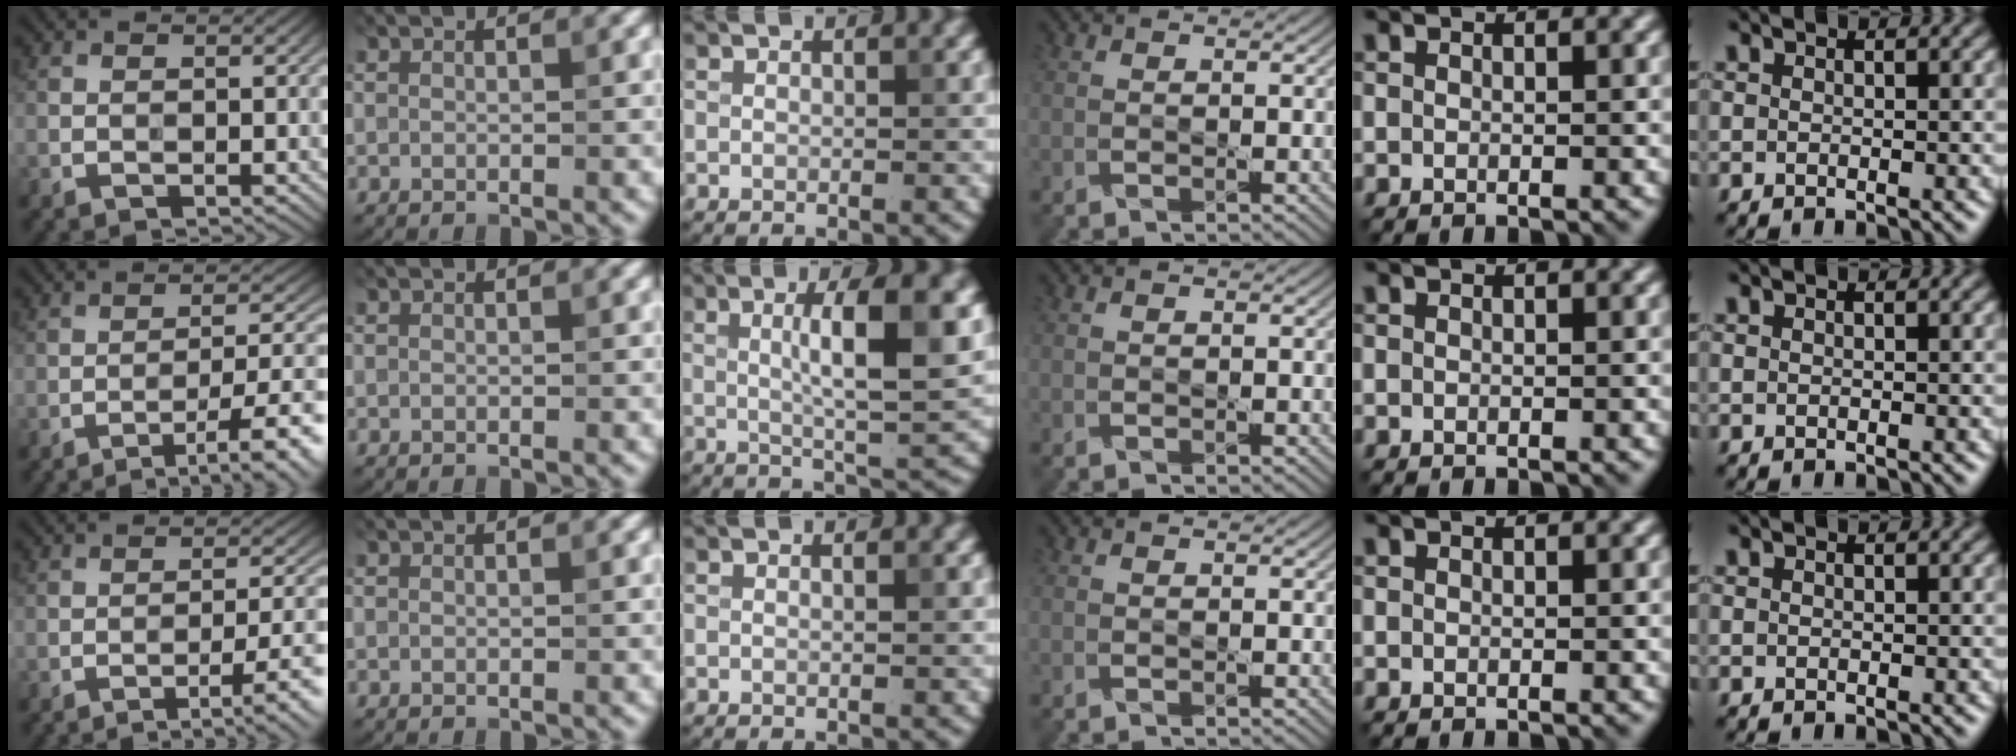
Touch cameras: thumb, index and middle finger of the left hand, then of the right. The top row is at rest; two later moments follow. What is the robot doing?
{"motion": "pour", "object": "measuring cup"}